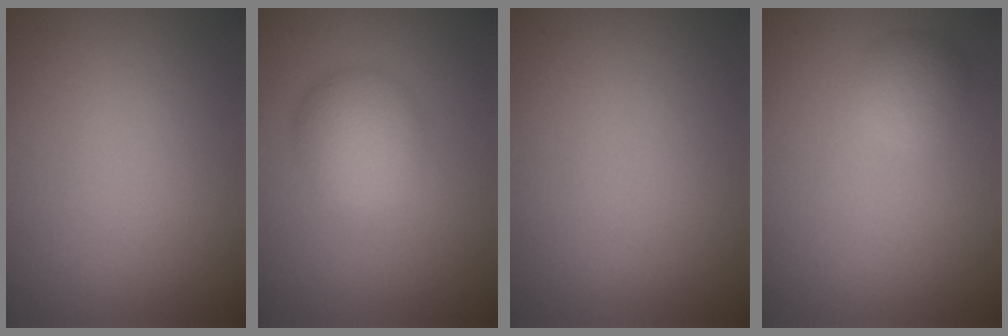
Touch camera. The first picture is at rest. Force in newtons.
{"total": 3.6, "press": 3.6, "slide": 0.1}
{"total": 0.0}
{"total": 2.1, "press": 2.1, "slide": 0.1}